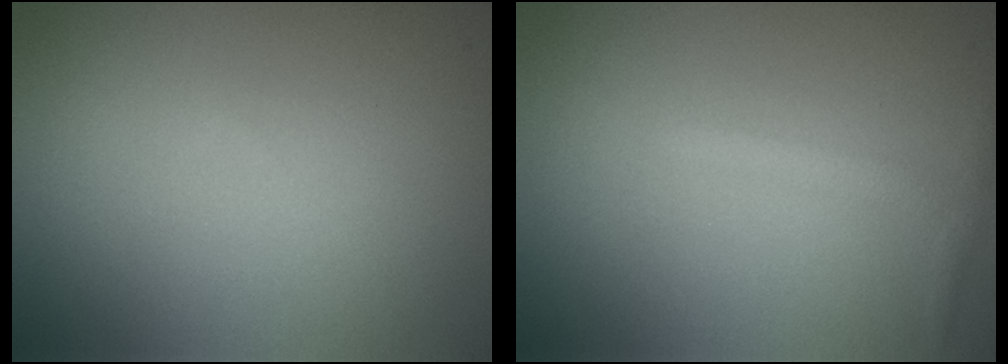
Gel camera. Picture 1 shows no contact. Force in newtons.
{"total": 1.4, "press": 1.4, "slide": 0.1}